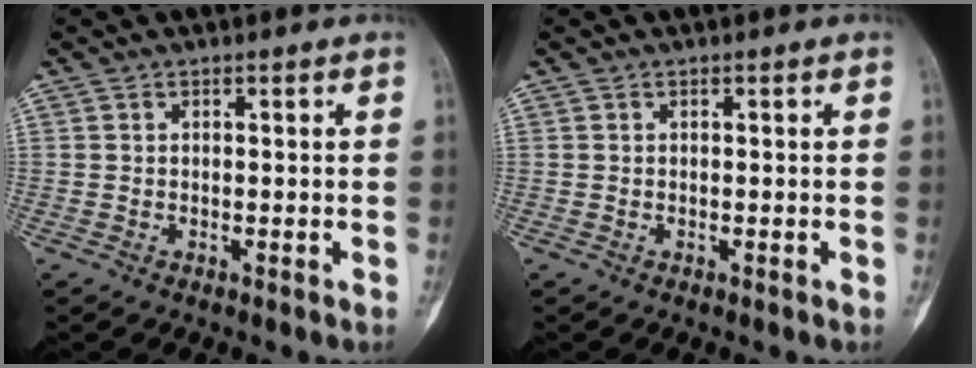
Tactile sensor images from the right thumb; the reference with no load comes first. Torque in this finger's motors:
{"motor_torque": [0.23, 0.22, 0.12, 0.12, 0.02]}